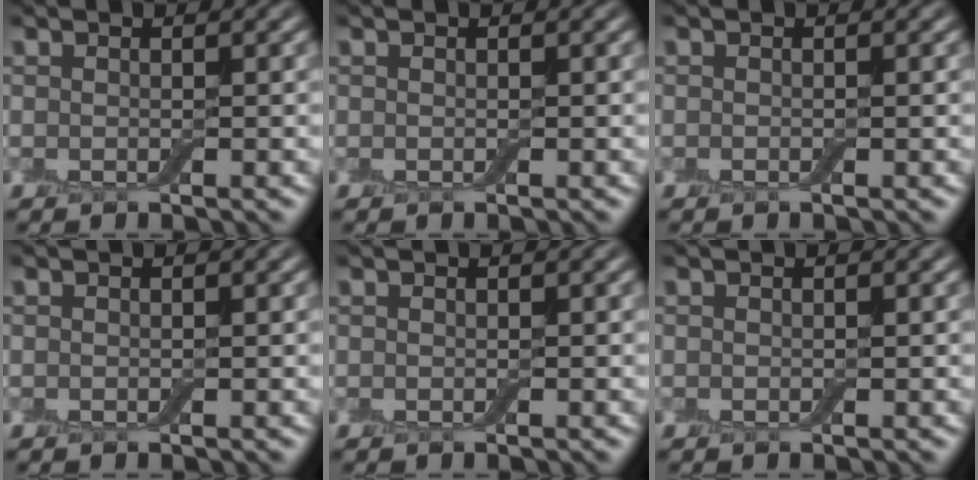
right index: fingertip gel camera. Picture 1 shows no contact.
{"total": 0.0}
{"total": 0.0}
{"total": 0.0}
{"total": 0.0}
{"total": 0.0}